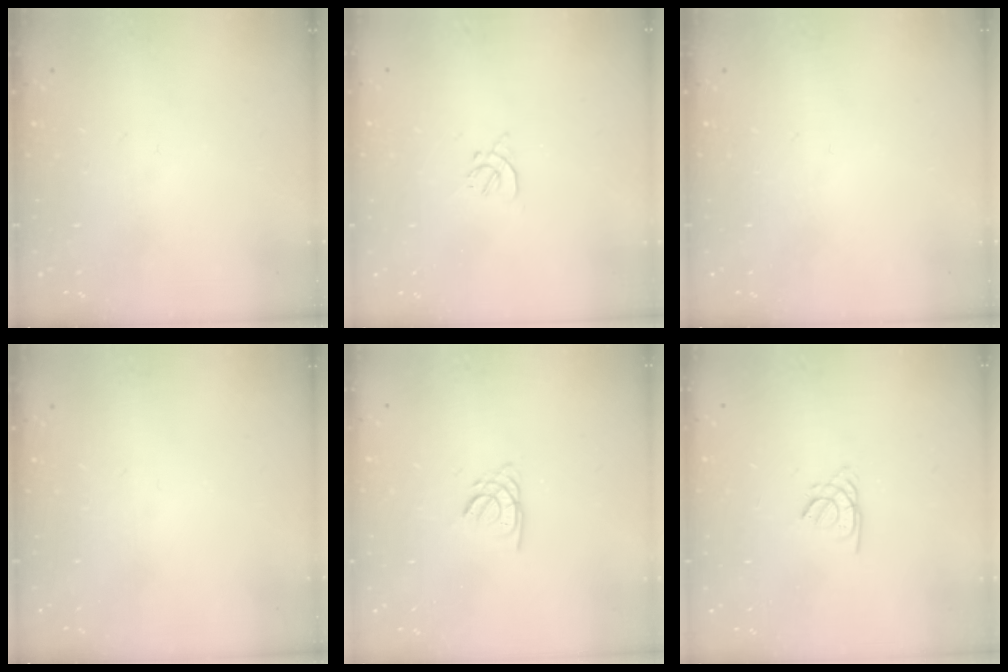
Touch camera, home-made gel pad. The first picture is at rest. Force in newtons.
{"total": 1.9, "press": 1.8, "slide": 0.5}
{"total": 0.0}
{"total": 0.0}
{"total": 2.2, "press": 2.2, "slide": 0.0}
{"total": 1.5, "press": 1.4, "slide": 0.4}